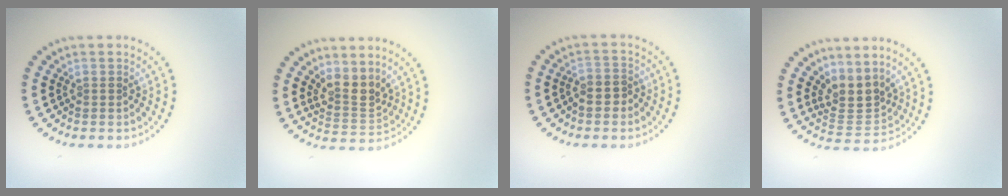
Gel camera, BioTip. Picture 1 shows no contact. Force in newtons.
{"total": 2.9, "press": 2.3, "slide": 1.7}
{"total": 1.5, "press": 1.3, "slide": 0.6}
{"total": 3.2, "press": 2.4, "slide": 2.1}